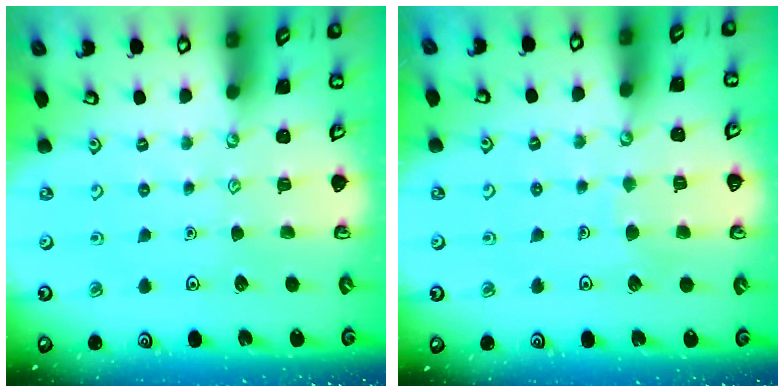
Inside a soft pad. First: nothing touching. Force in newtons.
{"total": 3.8, "press": 3.8, "slide": 0.3}